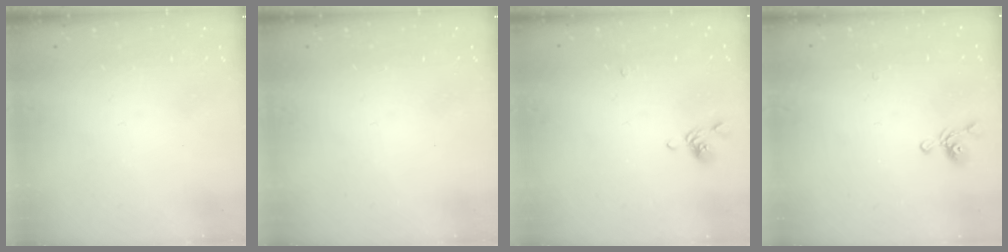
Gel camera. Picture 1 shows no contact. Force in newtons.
{"total": 0.0}
{"total": 2.9, "press": 2.8, "slide": 0.5}
{"total": 4.0, "press": 4.0, "slide": 0.4}